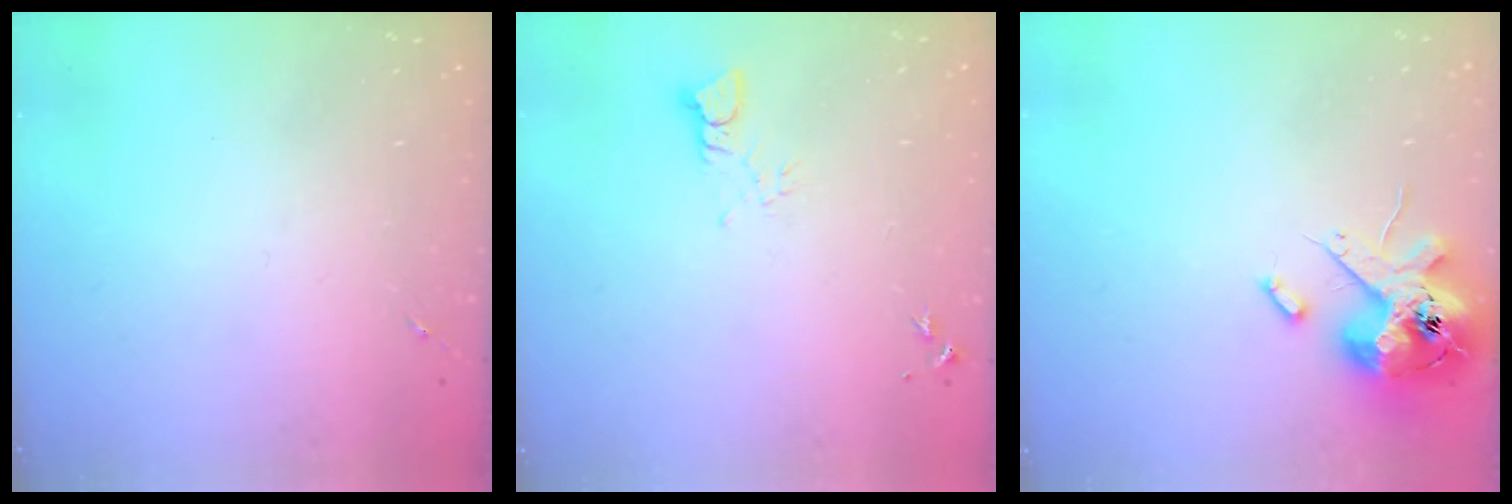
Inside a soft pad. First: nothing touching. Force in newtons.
{"total": 3.2, "press": 3.1, "slide": 0.4}
{"total": 14.9, "press": 14.7, "slide": 2.3}